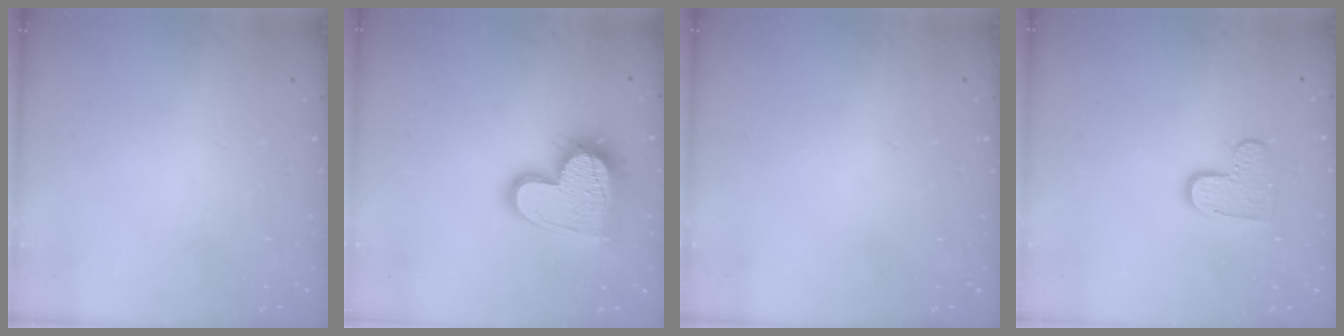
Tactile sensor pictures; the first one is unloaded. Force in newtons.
{"total": 16.4, "press": 16.3, "slide": 1.2}
{"total": 0.0}
{"total": 7.4, "press": 7.4, "slide": 0.4}